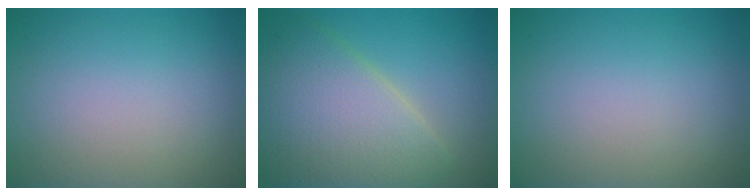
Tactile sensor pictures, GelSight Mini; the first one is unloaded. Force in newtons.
{"total": 8.6, "press": 8.6, "slide": 0.4}
{"total": 0.0}